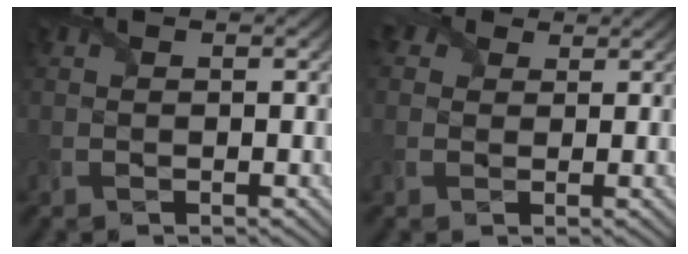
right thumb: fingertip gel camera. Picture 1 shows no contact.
{"total": 3.0, "force": [1.5, 2.3, 1.2], "torque": [-0.029, 0.005, 0.017]}